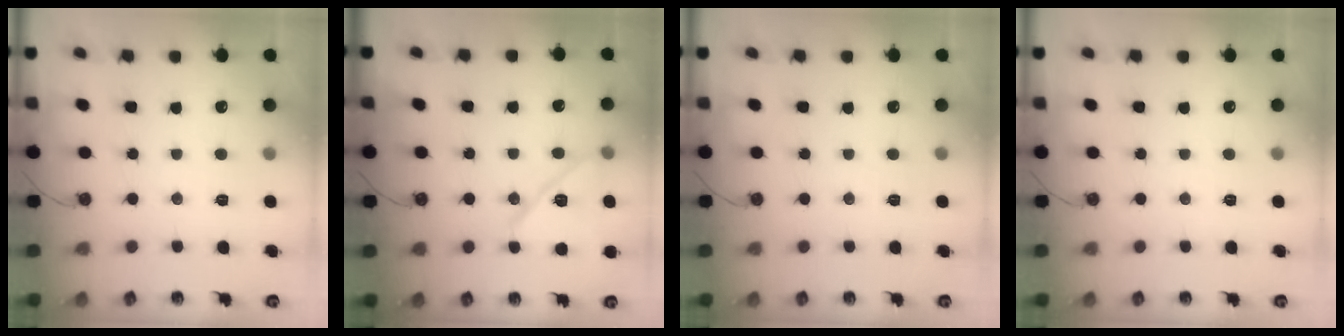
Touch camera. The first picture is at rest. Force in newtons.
{"total": 14.3, "press": 13.8, "slide": 3.8}
{"total": 0.0}
{"total": 0.0}